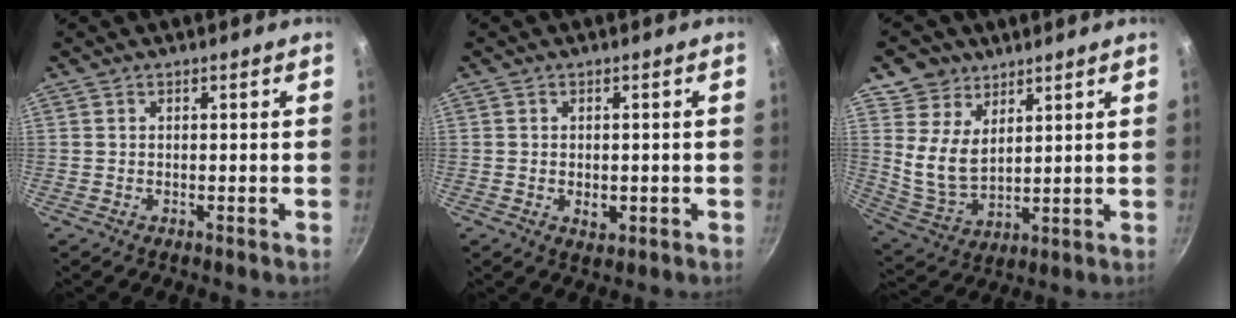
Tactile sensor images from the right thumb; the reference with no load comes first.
{"total": 3.0, "force": [-0.6, 2.0, 2.2], "torque": [-0.031, -0.002, -0.005]}
{"total": 9.9, "force": [5.4, 7.2, 4.0], "torque": [-0.047, -0.031, 0.112]}